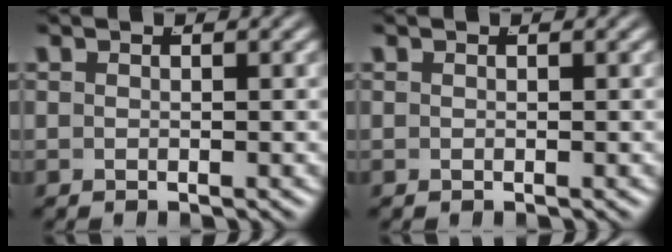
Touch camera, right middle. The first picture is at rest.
{"total": 0.0}